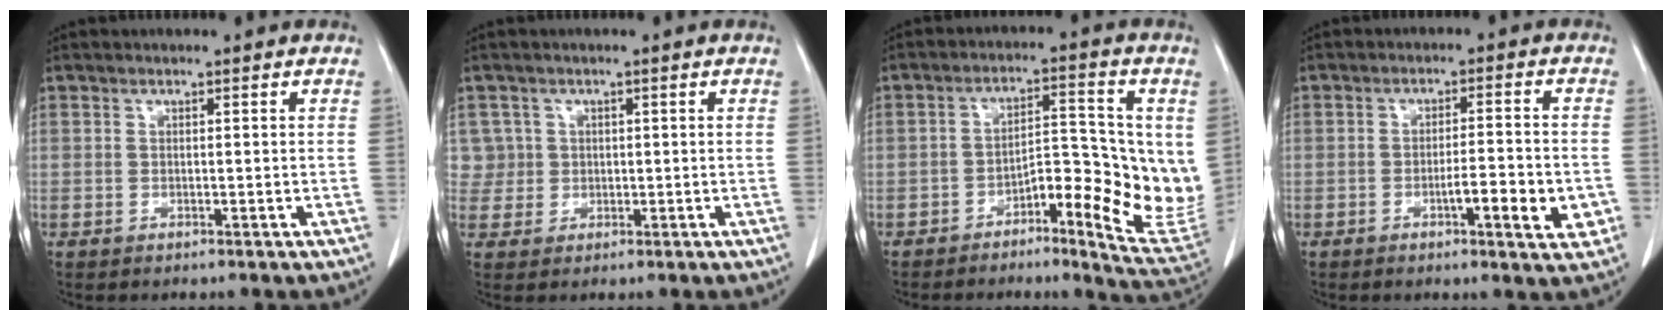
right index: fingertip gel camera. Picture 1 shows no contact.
{"total": 3.2, "force": [0.7, 3.1, -0.5], "torque": [0.027, 0.008, 0.010]}
{"total": 11.6, "force": [-1.4, 3.5, 11.0], "torque": [-0.145, 0.009, -0.023]}
{"total": 7.1, "force": [-2.4, 1.1, 6.6], "torque": [-0.091, -0.002, -0.031]}